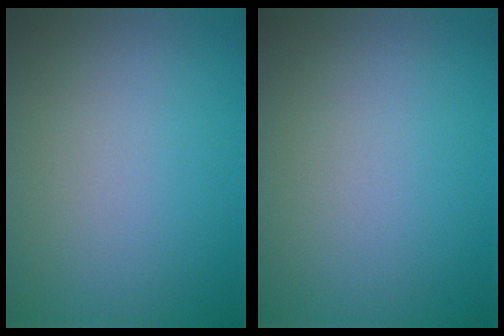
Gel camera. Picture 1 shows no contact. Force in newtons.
{"total": 0.0}